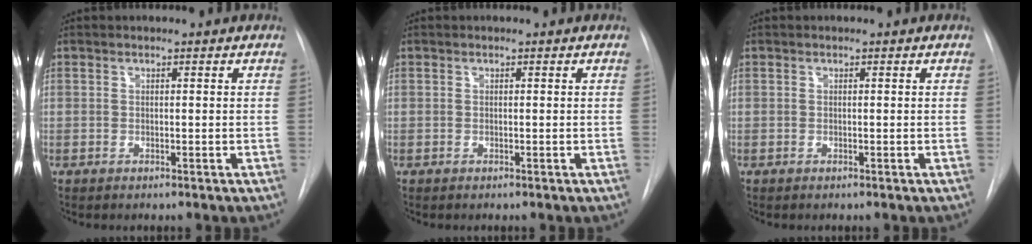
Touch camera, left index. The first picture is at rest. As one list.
[{"total": 0.0}, {"total": 0.0}]